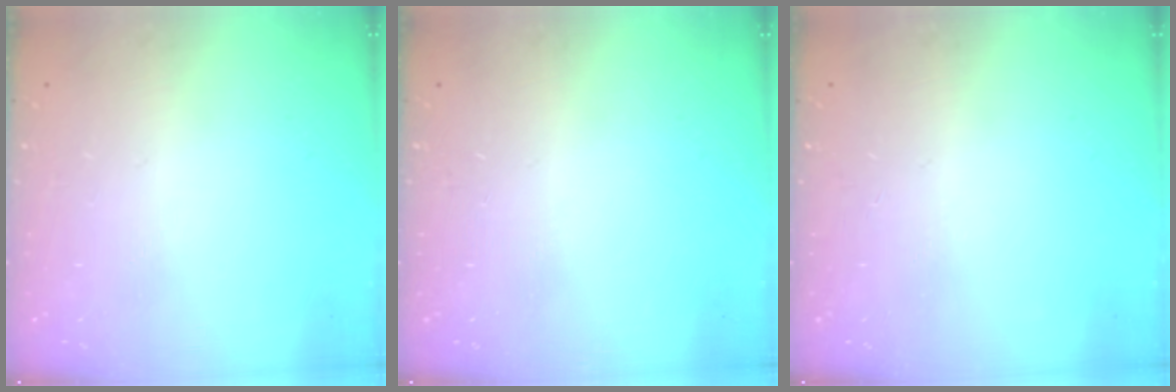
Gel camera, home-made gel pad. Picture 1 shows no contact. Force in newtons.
{"total": 0.0}
{"total": 0.0}